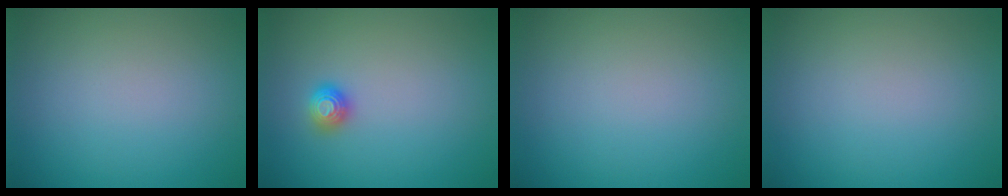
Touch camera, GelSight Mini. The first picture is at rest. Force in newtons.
{"total": 1.1, "press": 1.1, "slide": 0.1}
{"total": 0.0}
{"total": 0.0}